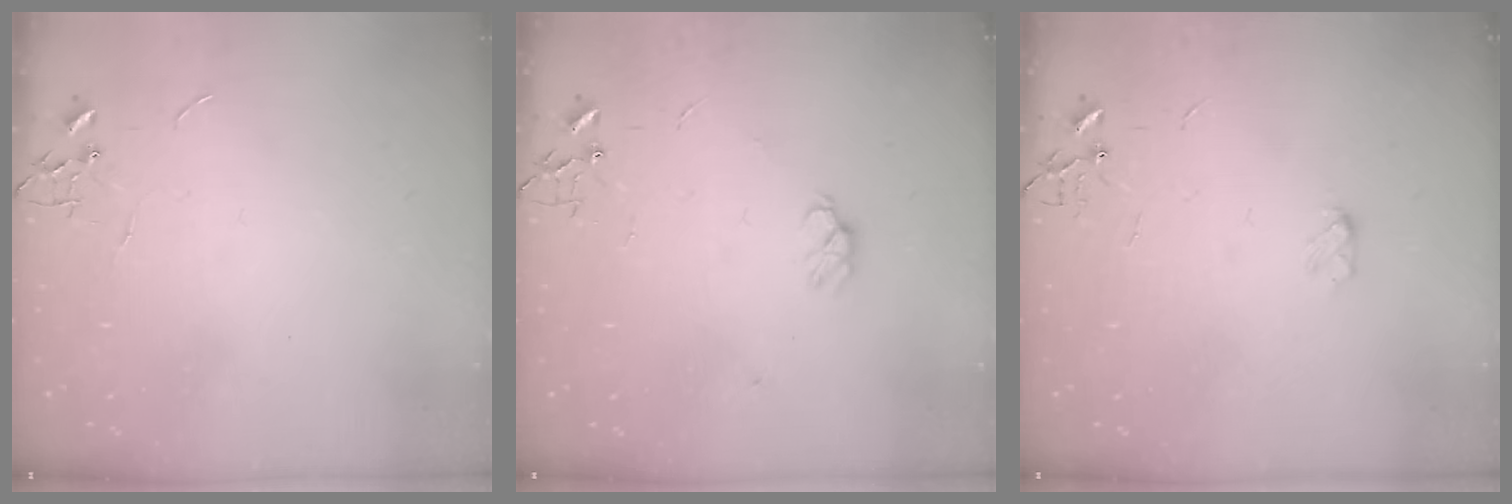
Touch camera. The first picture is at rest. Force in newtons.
{"total": 4.4, "press": 4.3, "slide": 0.8}
{"total": 3.3, "press": 3.3, "slide": 0.6}